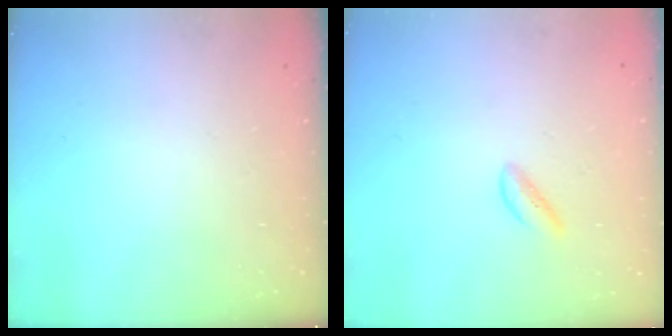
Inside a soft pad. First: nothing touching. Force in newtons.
{"total": 0.6, "press": 0.5, "slide": 0.3}